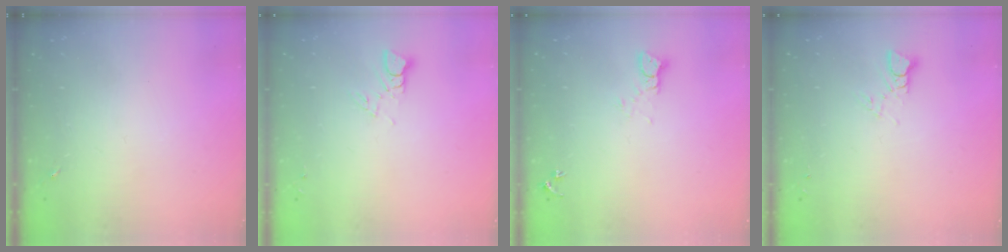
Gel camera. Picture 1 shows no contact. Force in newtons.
{"total": 3.2, "press": 3.2, "slide": 0.3}
{"total": 3.7, "press": 3.7, "slide": 0.3}
{"total": 2.9, "press": 2.9, "slide": 0.2}